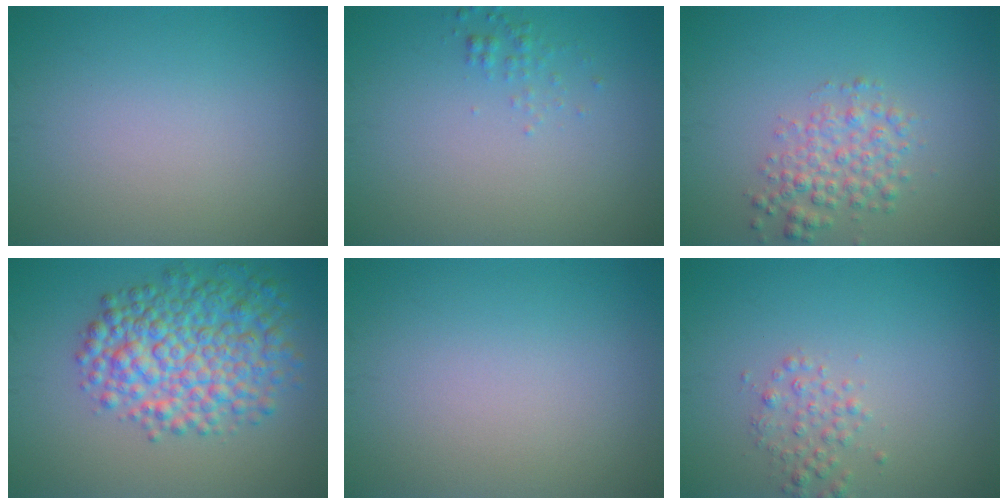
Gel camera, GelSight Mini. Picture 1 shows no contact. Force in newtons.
{"total": 0.9, "press": 0.9, "slide": 0.0}
{"total": 3.1, "press": 3.1, "slide": 0.1}
{"total": 7.7, "press": 7.7, "slide": 0.2}
{"total": 0.0}
{"total": 1.7, "press": 1.7, "slide": 0.0}